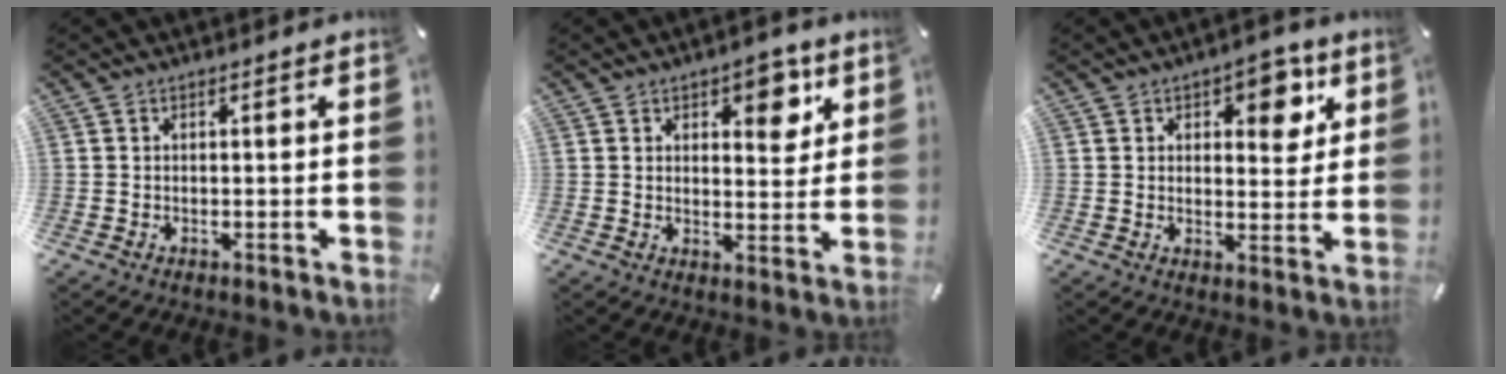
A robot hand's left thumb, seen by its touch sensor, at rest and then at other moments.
{"total": 7.0, "force": [4.0, 4.1, 3.9], "torque": [-0.027, -0.022, 0.059]}
{"total": 7.3, "force": [3.6, 4.4, 4.5], "torque": [-0.037, -0.017, 0.052]}